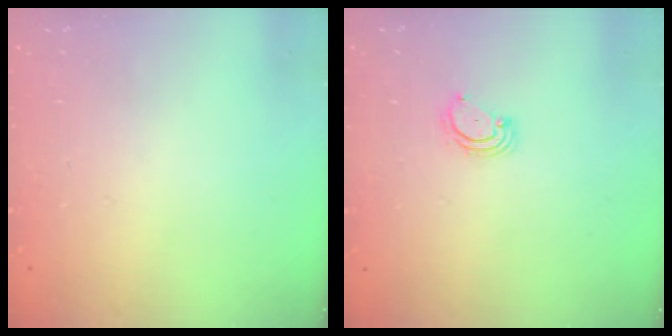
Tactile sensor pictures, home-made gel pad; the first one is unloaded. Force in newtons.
{"total": 2.8, "press": 2.8, "slide": 0.3}